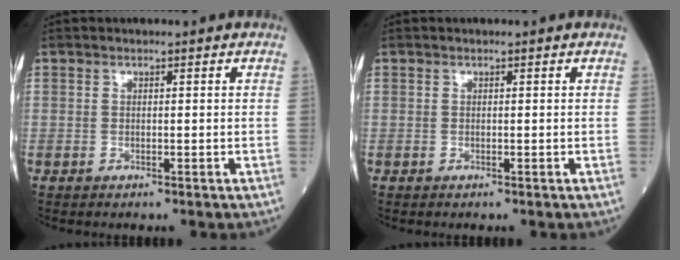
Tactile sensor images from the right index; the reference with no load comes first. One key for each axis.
{"total": 0.0}